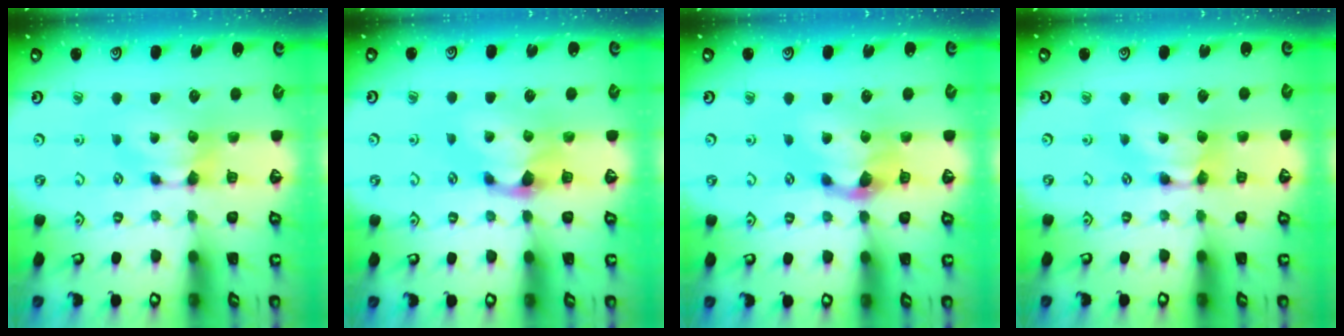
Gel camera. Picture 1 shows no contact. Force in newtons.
{"total": 1.4, "press": 0.9, "slide": 1.0}
{"total": 2.9, "press": 2.2, "slide": 2.0}
{"total": 2.0, "press": 2.0, "slide": 0.1}